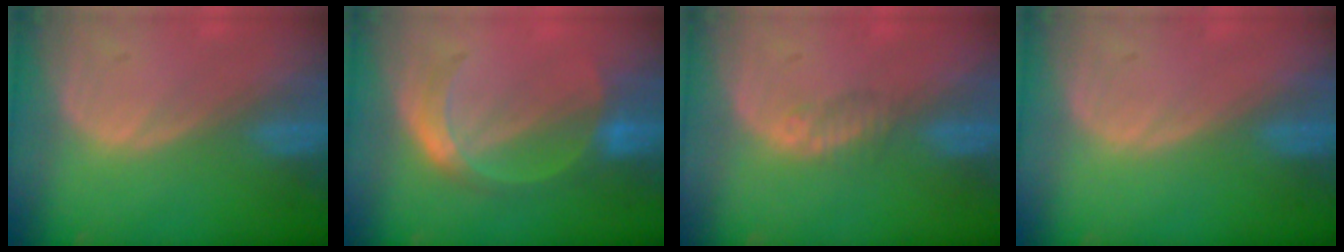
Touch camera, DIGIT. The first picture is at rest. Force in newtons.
{"total": 5.4, "press": 5.2, "slide": 1.3}
{"total": 1.5, "press": 1.3, "slide": 0.9}
{"total": 0.0}